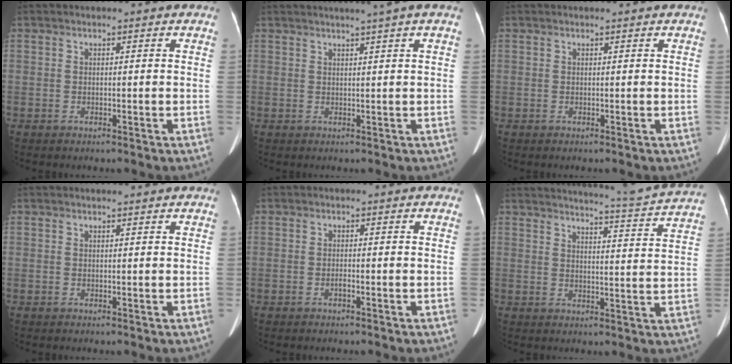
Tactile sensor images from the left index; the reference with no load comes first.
{"total": 3.6, "force": [2.7, -1.0, 2.2], "torque": [-0.031, 0.008, 0.039]}
{"total": 0.7, "force": [0.7, 0.0, 0.3], "torque": [-0.007, 0.006, 0.010]}
{"total": 1.6, "force": [1.5, 0.0, 0.5], "torque": [-0.008, 0.009, 0.023]}
{"total": 0.6, "force": [-0.4, 0.0, 0.4], "torque": [-0.010, 0.000, -0.005]}
{"total": 13.1, "force": [12.6, -1.7, 3.3], "torque": [-0.064, -0.040, 0.155]}